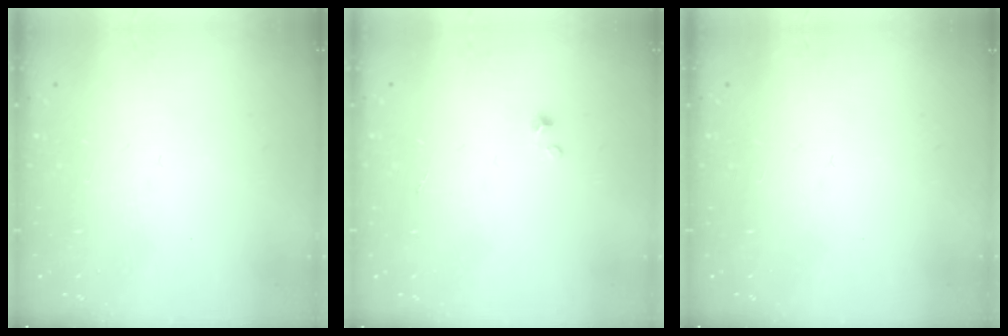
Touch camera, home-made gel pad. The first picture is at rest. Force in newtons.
{"total": 0.0}
{"total": 0.0}